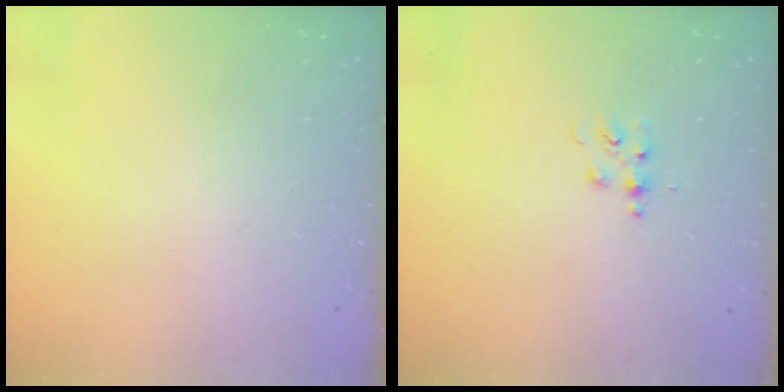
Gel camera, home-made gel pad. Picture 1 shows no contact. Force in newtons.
{"total": 4.1, "press": 4.1, "slide": 0.5}